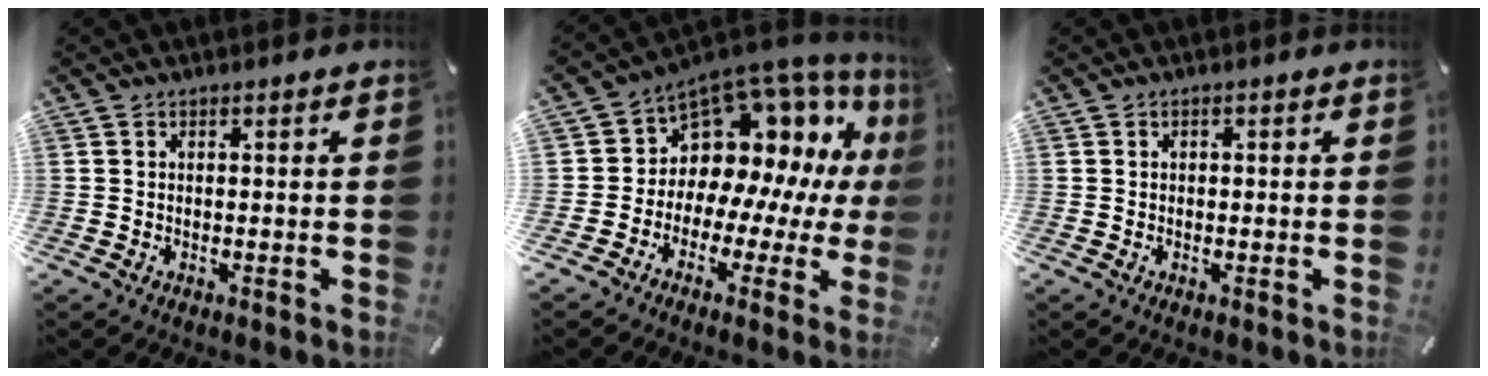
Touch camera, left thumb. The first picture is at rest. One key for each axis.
{"total": 11.7, "fx": 6.3, "fy": 8.8, "fz": 4.4, "tx": -0.070, "ty": -0.087, "tz": 0.121}
{"total": 0.6, "fx": -0.1, "fy": 0.5, "fz": 0.3, "tx": -0.007, "ty": 0.002, "tz": -0.002}